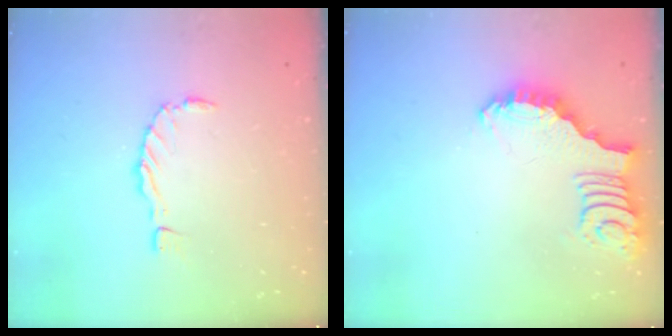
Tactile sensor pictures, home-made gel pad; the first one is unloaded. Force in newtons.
{"total": 2.6, "press": 2.6, "slide": 0.3}